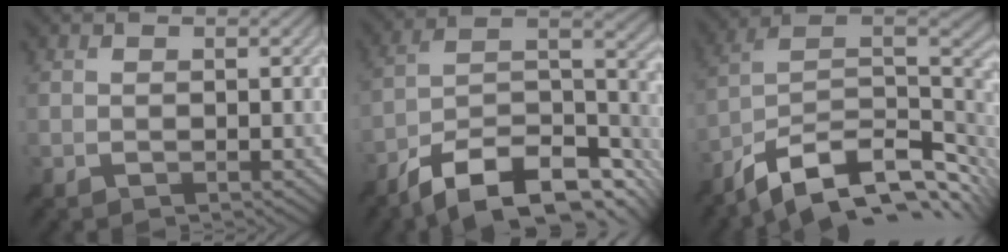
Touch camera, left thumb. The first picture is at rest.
{"total": 15.5, "force": [-10.7, 4.9, 10.0], "torque": [-0.210, -0.016, -0.168]}
{"total": 14.1, "force": [-7.3, 6.4, 10.2], "torque": [-0.225, -0.006, -0.125]}